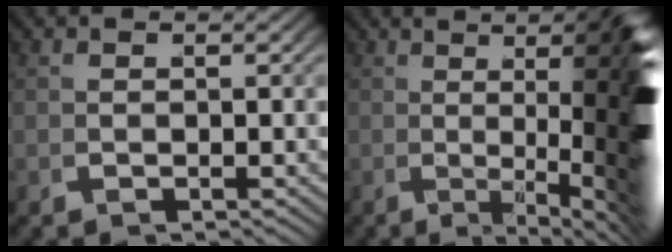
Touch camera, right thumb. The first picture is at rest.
{"total": 15.3, "force": [0.5, 4.4, 14.7], "torque": [-0.186, -0.017, 0.016]}